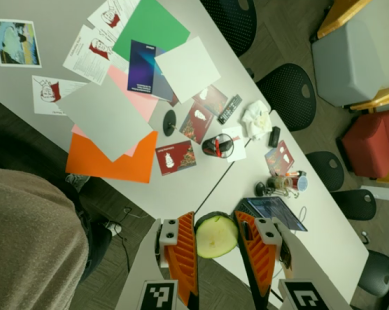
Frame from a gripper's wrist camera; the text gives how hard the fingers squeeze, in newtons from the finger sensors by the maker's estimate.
{"total": 11.7, "left": 12.0, "right": 11.3}